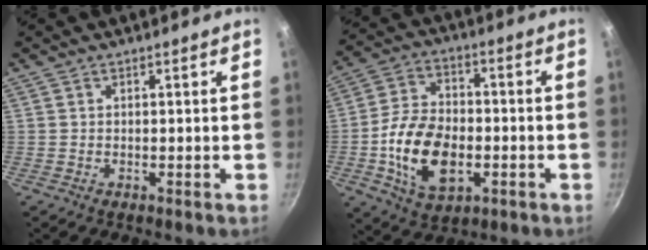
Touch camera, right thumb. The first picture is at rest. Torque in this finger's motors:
{"motor_torque": [0.02, 0.93, 0.25, 0.02, 0.38]}